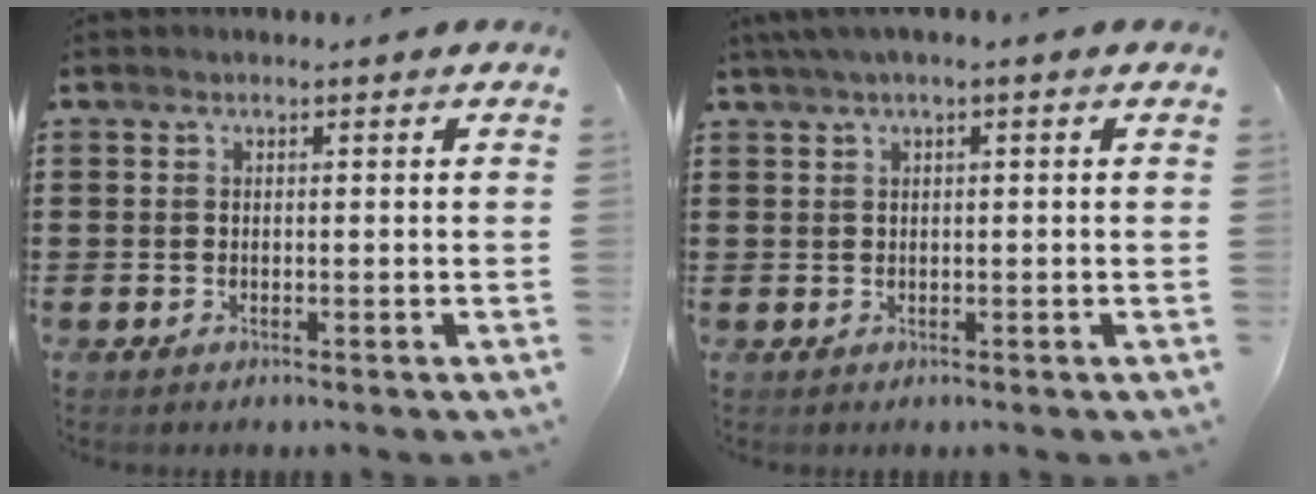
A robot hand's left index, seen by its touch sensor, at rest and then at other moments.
{"total": 1.6, "force": [0.3, 0.0, 1.5], "torque": [-0.025, -0.001, 0.004]}